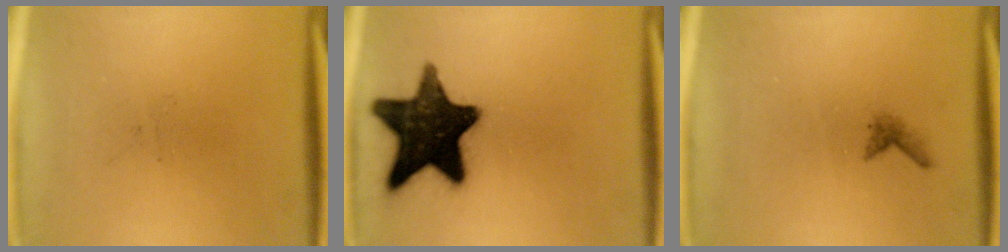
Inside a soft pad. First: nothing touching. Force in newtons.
{"total": 17.3}
{"total": 0.9}